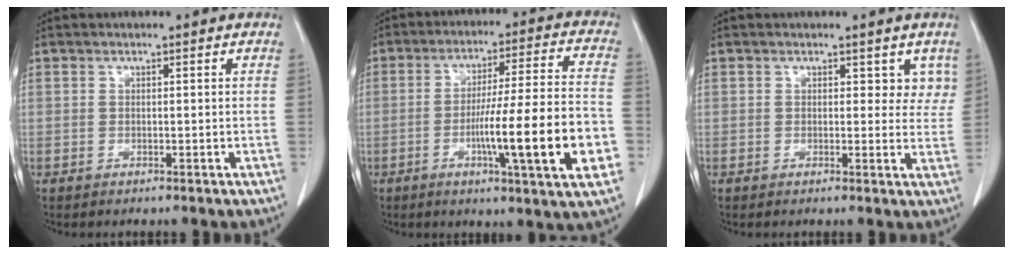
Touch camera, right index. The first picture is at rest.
{"total": 17.6, "force": [-4.8, 0.1, 16.9], "torque": [-0.236, -0.003, -0.073]}
{"total": 3.3, "force": [1.9, 2.2, 1.5], "torque": [0.004, -0.002, 0.019]}